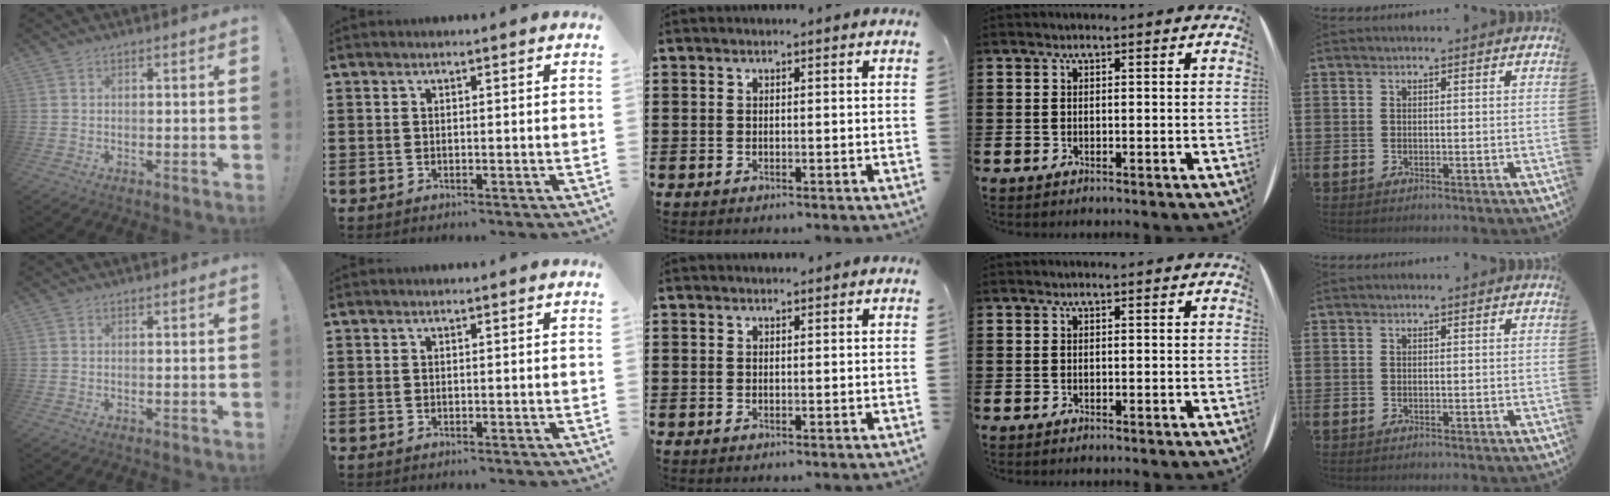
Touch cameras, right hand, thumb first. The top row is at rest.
{}